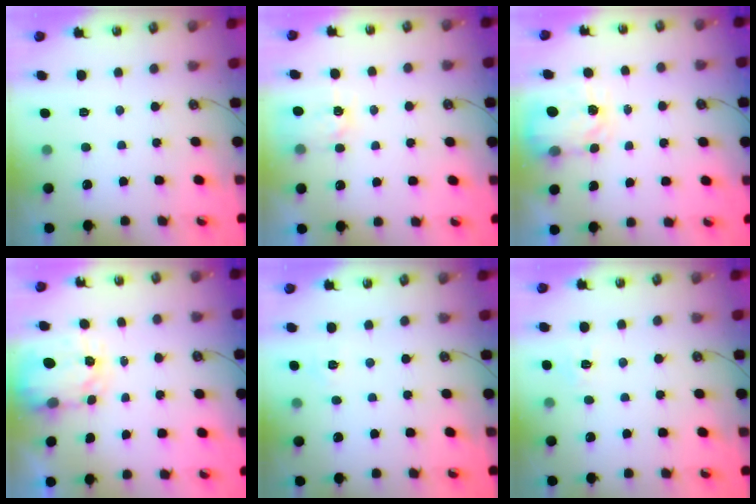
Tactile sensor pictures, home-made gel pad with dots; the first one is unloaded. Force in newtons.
{"total": 4.8, "press": 4.7, "slide": 0.6}
{"total": 3.6, "press": 3.5, "slide": 0.6}
{"total": 3.6, "press": 3.5, "slide": 0.4}
{"total": 3.5, "press": 3.5, "slide": 0.5}
{"total": 5.6, "press": 5.6, "slide": 0.6}